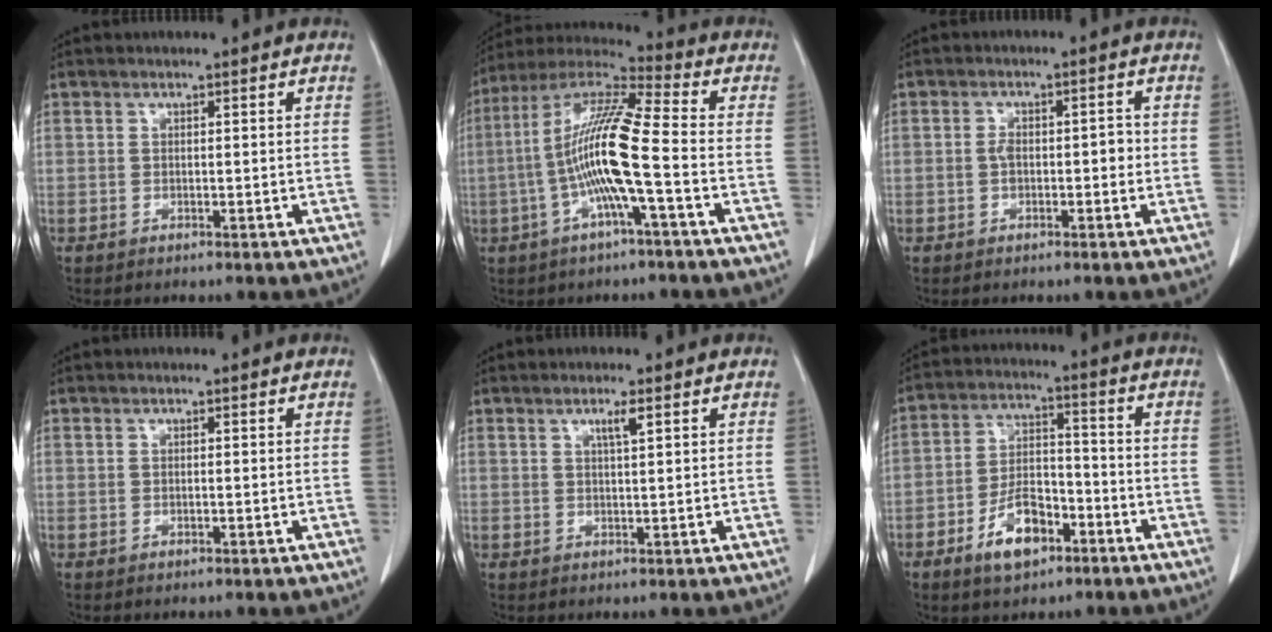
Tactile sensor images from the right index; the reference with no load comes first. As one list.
[{"total": 13.4, "force": [-2.5, 0.2, 13.1], "torque": [-0.263, 0.015, -0.057]}, {"total": 3.1, "force": [-0.4, 1.7, 2.6], "torque": [-0.040, 0.016, -0.005]}, {"total": 0.0}, {"total": 2.1, "force": [1.1, -0.1, 1.8], "torque": [-0.034, -0.002, 0.019]}, {"total": 9.0, "force": [-4.8, 4.7, 6.0], "torque": [-0.115, 0.014, -0.079]}]